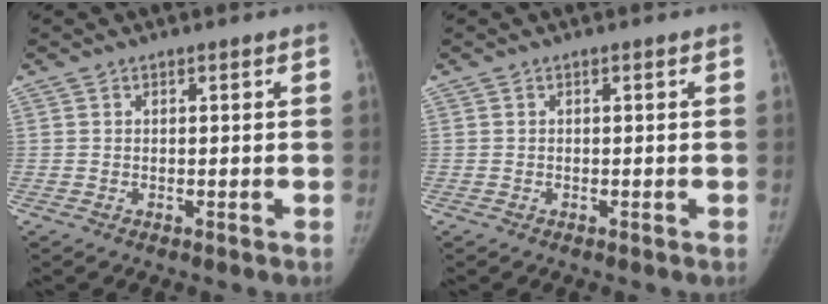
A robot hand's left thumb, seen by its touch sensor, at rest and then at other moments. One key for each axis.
{"total": 0.0}